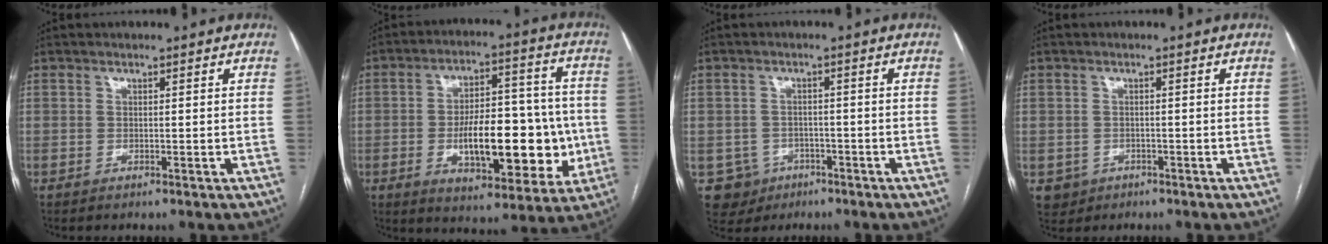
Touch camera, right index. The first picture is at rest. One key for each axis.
{"total": 17.5, "fx": -3.1, "fy": 7.2, "fz": 15.6, "tx": -0.230, "ty": 0.021, "tz": -0.038}
{"total": 5.2, "fx": -2.2, "fy": 4.7, "fz": 0.3, "tx": -0.002, "ty": 0.011, "tz": -0.029}
{"total": 3.3, "fx": -1.3, "fy": 3.0, "fz": 0.3, "tx": 0.000, "ty": 0.006, "tz": -0.016}